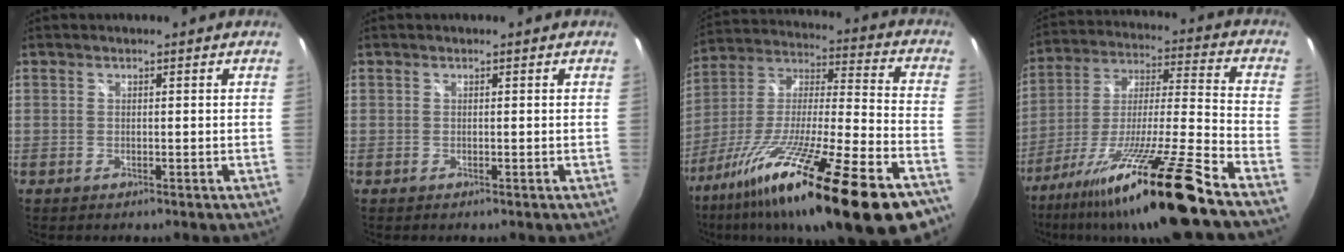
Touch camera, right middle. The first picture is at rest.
{"total": 0.0}
{"total": 32.2, "force": [-20.8, 3.9, 24.3], "torque": [-0.404, -0.075, -0.339]}
{"total": 22.0, "force": [-15.7, -1.4, 15.3], "torque": [-0.269, -0.039, -0.269]}